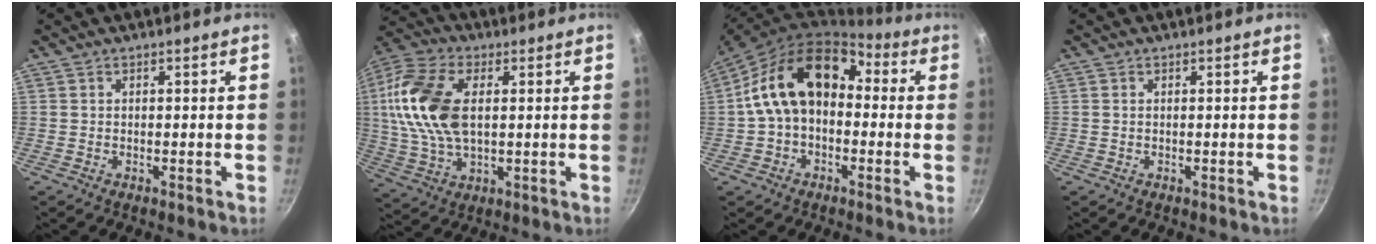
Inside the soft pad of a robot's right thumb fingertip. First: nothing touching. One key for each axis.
{"total": 17.2, "fx": 2.6, "fy": 10.0, "fz": 13.7, "tx": -0.264, "ty": 0.006, "tz": 0.044}
{"total": 15.7, "fx": 0.7, "fy": 11.0, "fz": 11.3, "tx": -0.161, "ty": 0.051, "tz": -0.006}
{"total": 0.0}